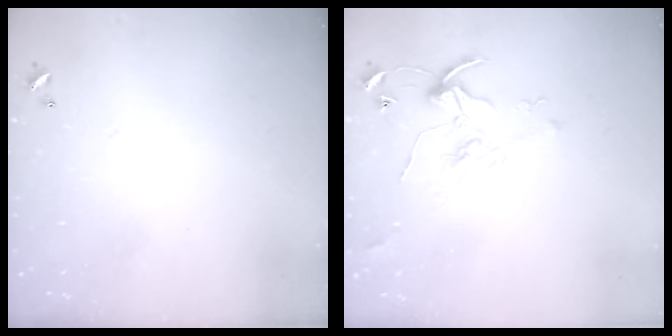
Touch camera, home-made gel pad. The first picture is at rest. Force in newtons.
{"total": 2.2, "press": 2.1, "slide": 0.3}